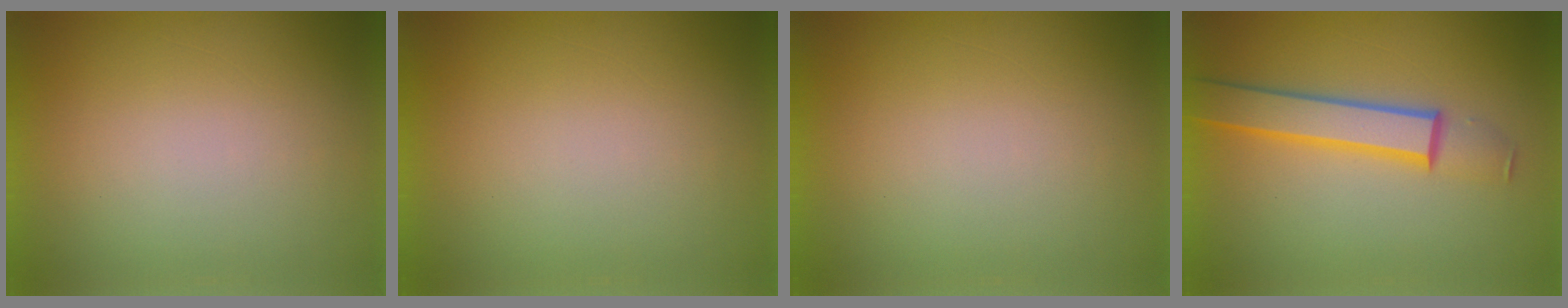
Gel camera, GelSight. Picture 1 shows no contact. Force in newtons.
{"total": 1.3}
{"total": 0.0}
{"total": 4.2}